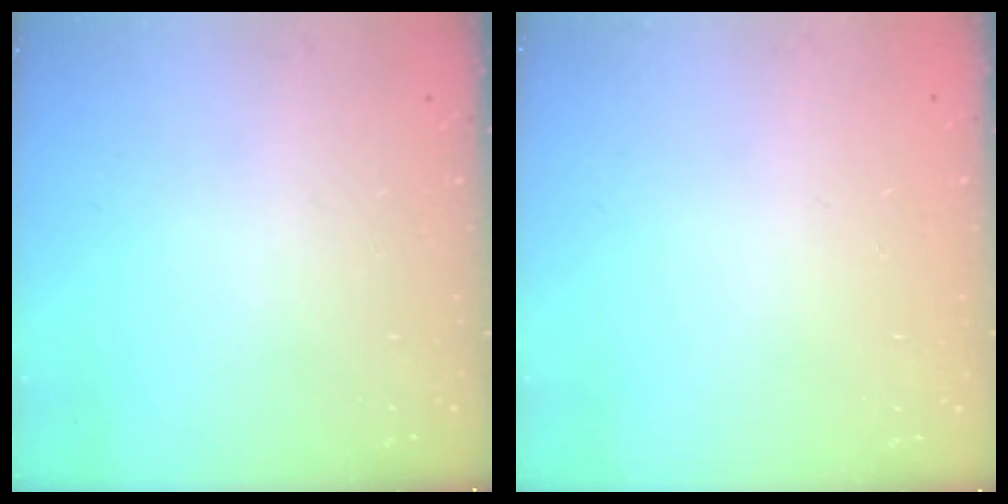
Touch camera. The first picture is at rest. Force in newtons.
{"total": 0.0}